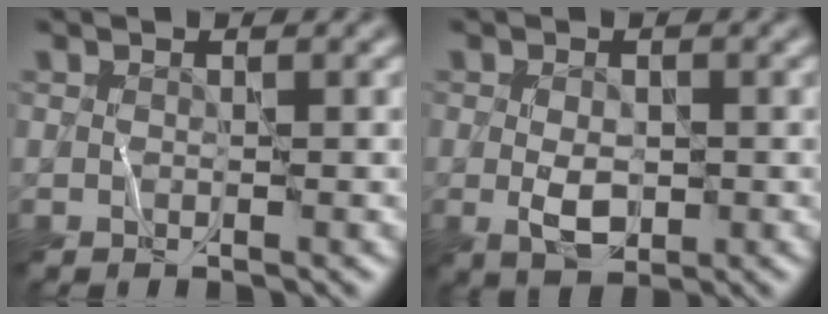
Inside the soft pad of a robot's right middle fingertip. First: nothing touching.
{"total": 2.9, "force": [-0.4, 1.8, 2.3], "torque": [-0.045, -0.008, -0.008]}